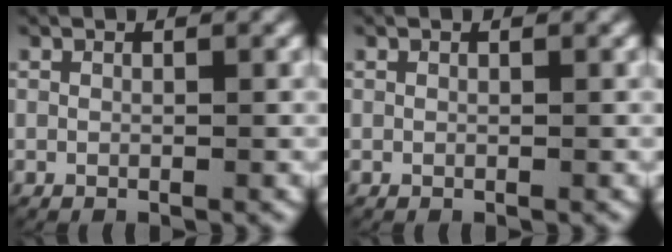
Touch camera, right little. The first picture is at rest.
{"total": 0.0}